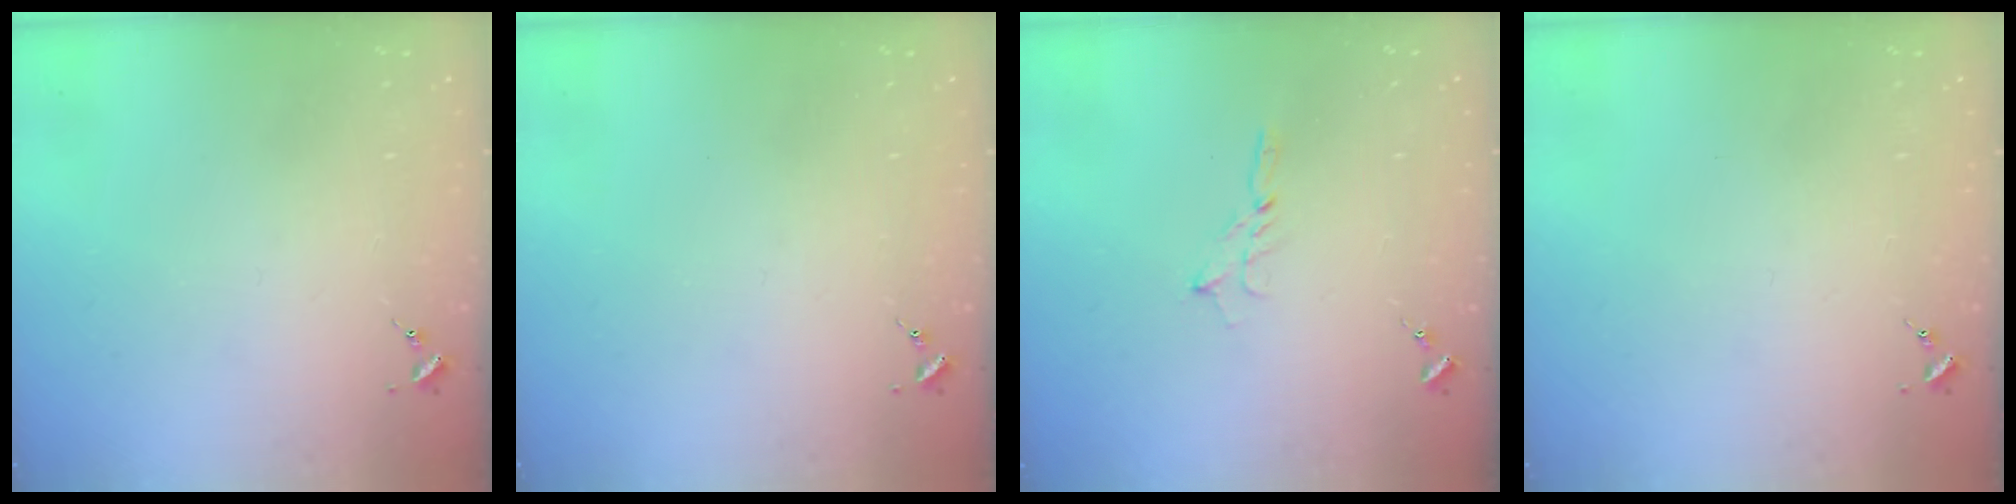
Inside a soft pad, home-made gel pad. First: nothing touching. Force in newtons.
{"total": 0.0}
{"total": 2.7, "press": 2.7, "slide": 0.2}
{"total": 0.0}